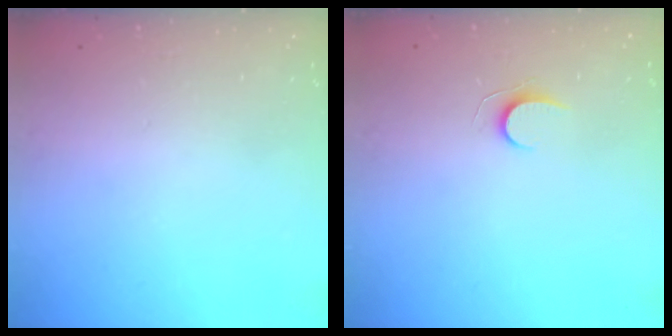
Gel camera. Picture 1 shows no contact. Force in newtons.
{"total": 5.4, "press": 5.4, "slide": 0.5}